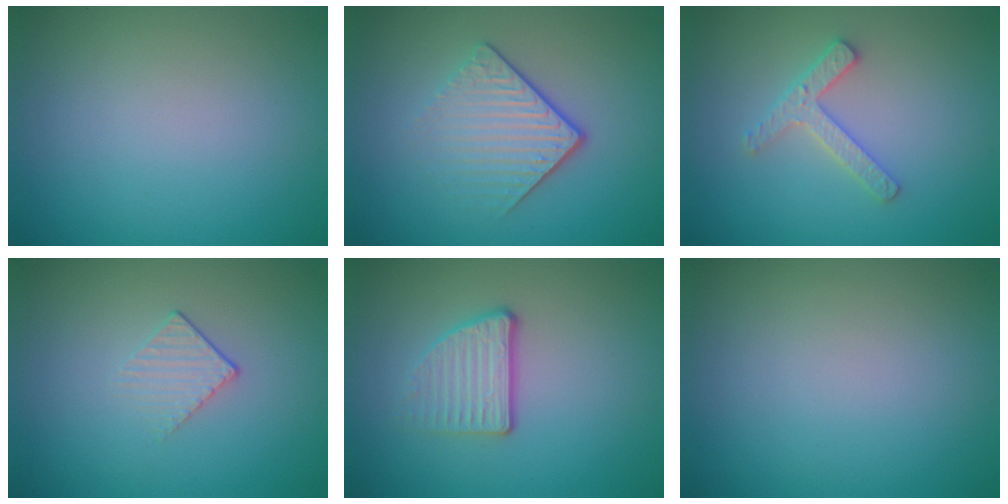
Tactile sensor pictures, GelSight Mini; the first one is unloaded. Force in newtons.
{"total": 4.2, "press": 2.9, "slide": 3.1}
{"total": 2.4, "press": 2.4, "slide": 0.4}
{"total": 1.3, "press": 0.7, "slide": 1.1}
{"total": 3.0, "press": 2.3, "slide": 1.9}
{"total": 0.0}